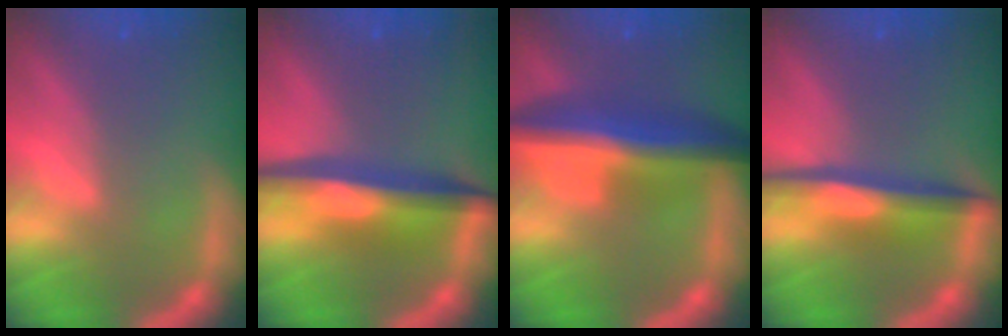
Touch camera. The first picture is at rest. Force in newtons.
{"total": 7.5}
{"total": 9.5}
{"total": 5.5}